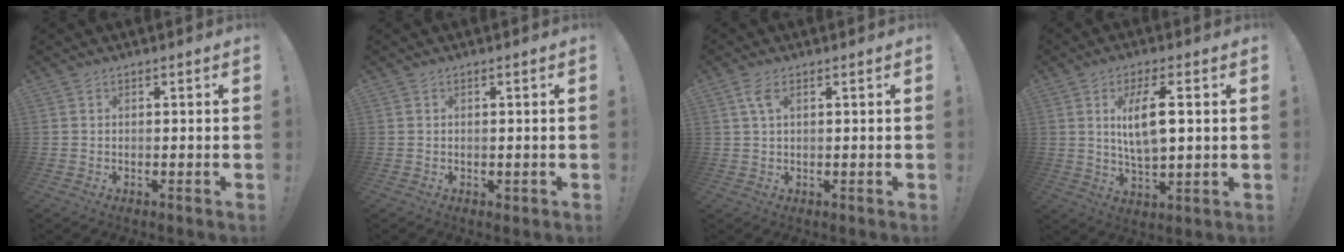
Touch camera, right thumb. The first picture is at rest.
{"total": 0.8, "force": [0.4, 0.6, 0.3], "torque": [-0.009, 0.003, 0.009]}
{"total": 3.8, "force": [1.5, 1.6, 3.1], "torque": [-0.058, 0.002, 0.026]}
{"total": 10.1, "force": [2.5, 3.3, 9.2], "torque": [-0.154, -0.012, 0.034]}